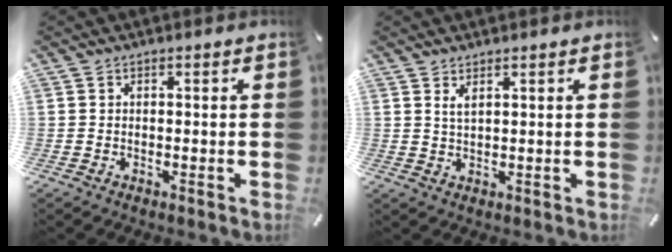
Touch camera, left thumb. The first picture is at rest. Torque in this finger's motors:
{"motor_torque": [0.29, -0.39, 0.15, -0.40, -0.01]}